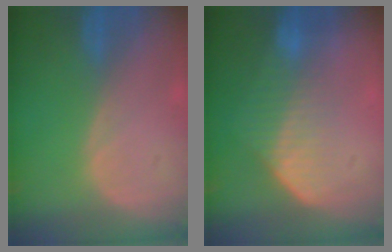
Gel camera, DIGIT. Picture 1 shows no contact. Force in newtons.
{"total": 7.3, "press": 6.2, "slide": 3.7}